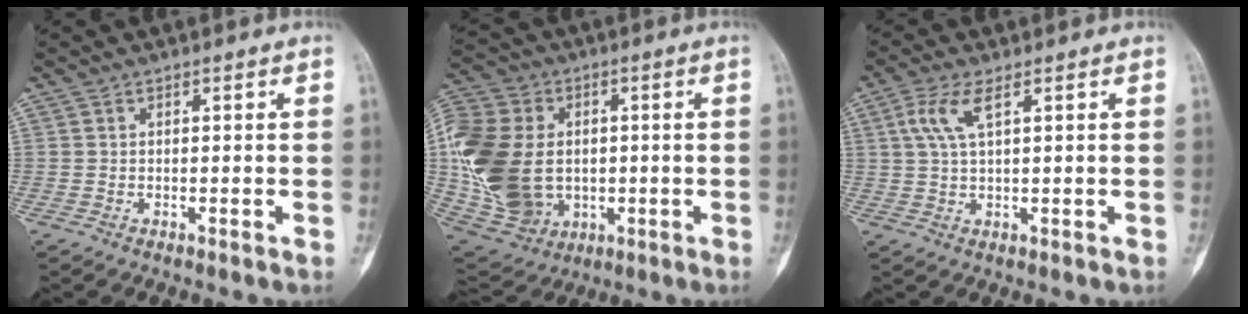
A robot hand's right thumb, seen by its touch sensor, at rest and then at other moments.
{"total": 24.9, "force": [0.1, 18.7, 16.5], "torque": [-0.363, 0.002, 0.024]}
{"total": 5.3, "force": [2.1, 1.7, 4.6], "torque": [-0.112, 0.004, 0.044]}